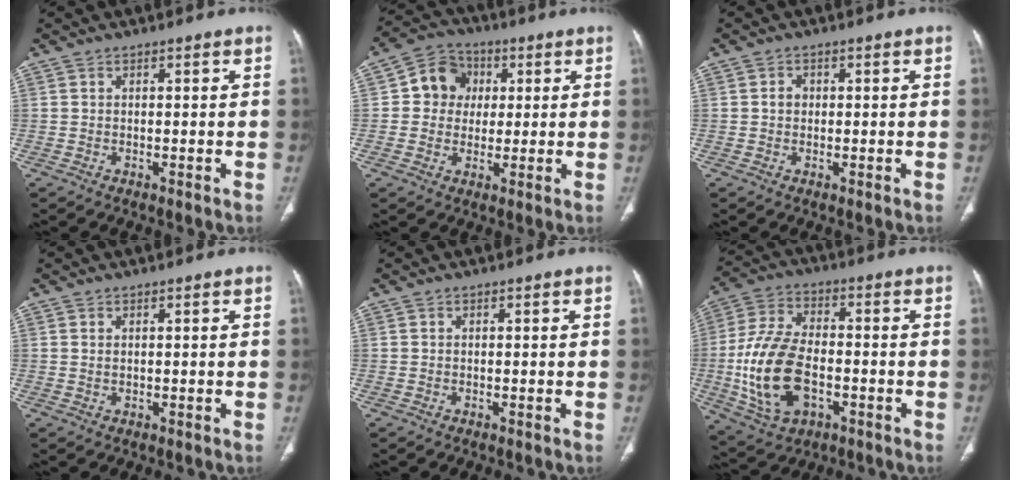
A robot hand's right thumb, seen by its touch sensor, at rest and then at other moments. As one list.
[{"total": 8.8, "force": [1.5, 8.0, 3.4], "torque": [-0.022, 0.007, 0.015]}, {"total": 1.6, "force": [0.1, 1.4, 0.8], "torque": [-0.008, 0.006, 0.000]}, {"total": 0.6, "force": [0.3, 0.3, 0.4], "torque": [-0.008, 0.000, 0.008]}, {"total": 0.0}, {"total": 17.1, "force": [-3.6, 10.1, 13.3], "torque": [-0.267, 0.015, -0.058]}]